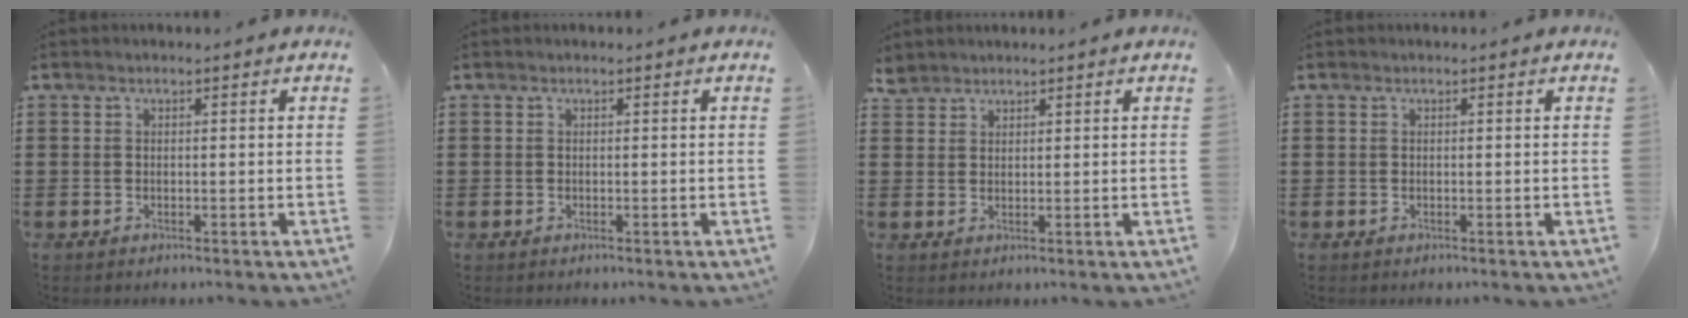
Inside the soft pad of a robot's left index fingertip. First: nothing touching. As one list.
[{"total": 0.0}, {"total": 2.2, "force": [2.0, 0.8, 0.2], "torque": [-0.010, 0.003, 0.041]}, {"total": 0.0}]